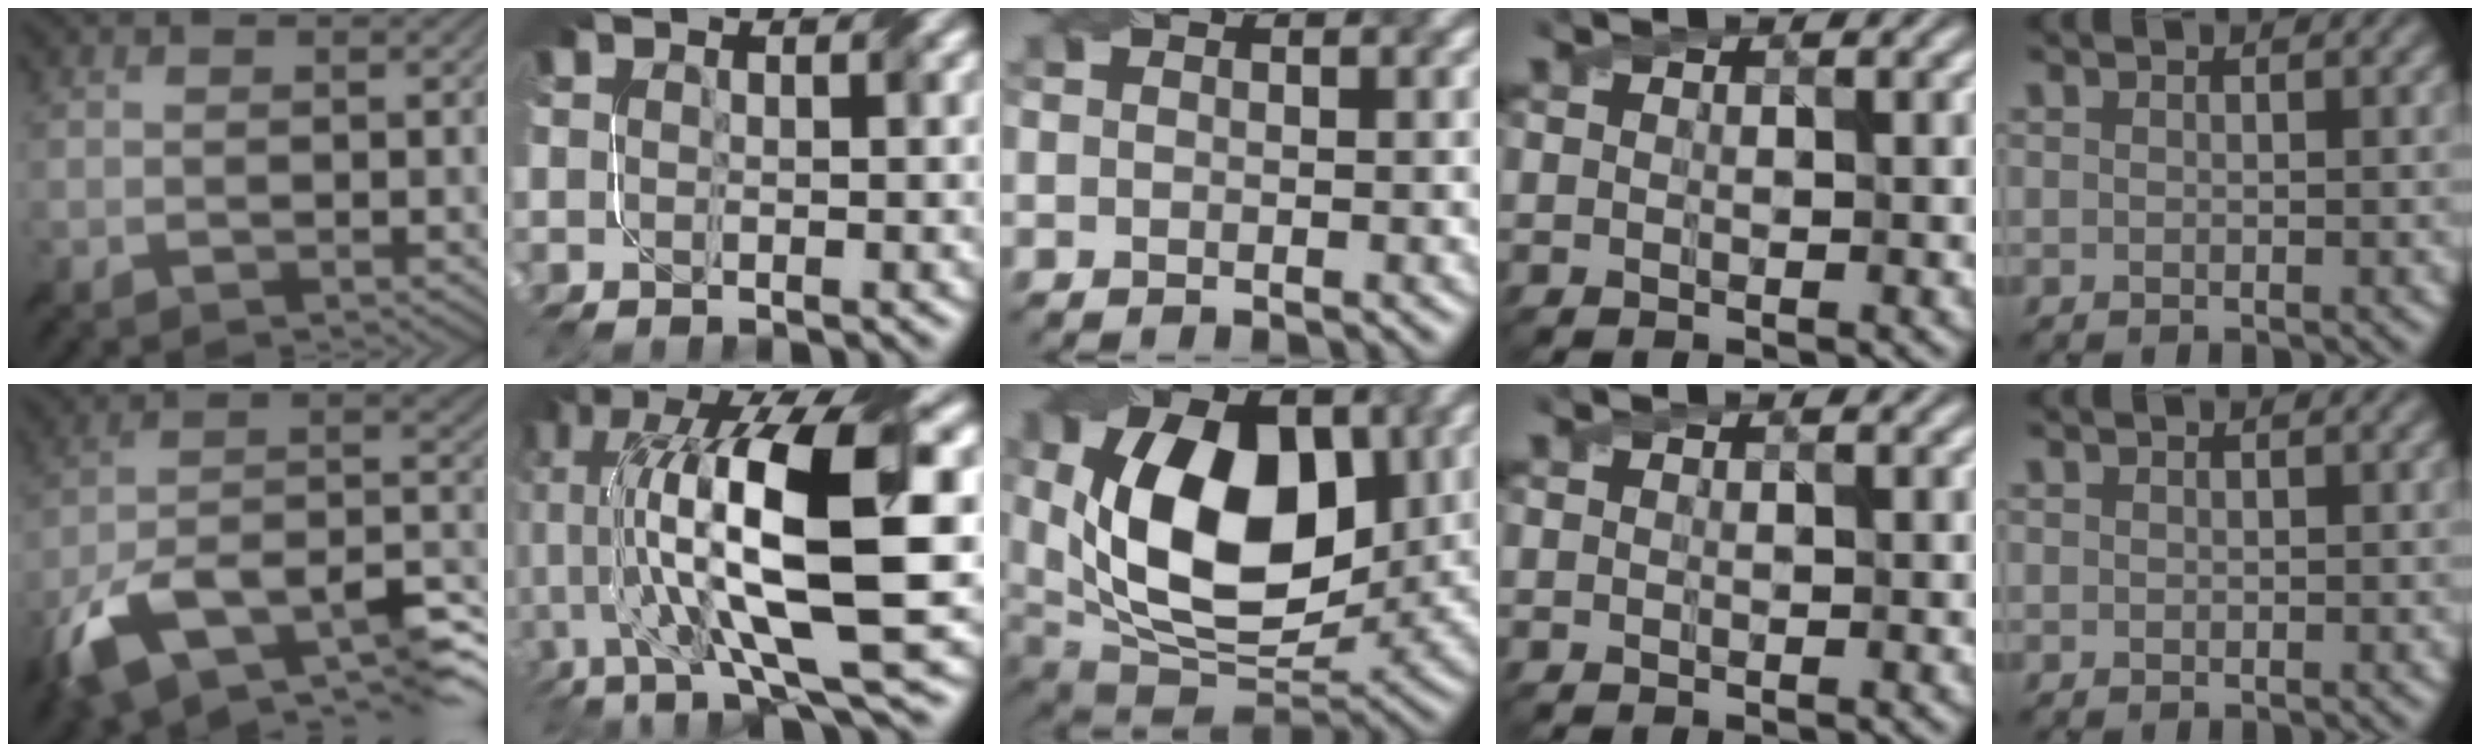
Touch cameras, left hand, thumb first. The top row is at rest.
{"thumb": {"total": 16.7, "force": [-7.7, 8.6, 12.1], "torque": [-0.260, -0.023, -0.123]}, "index": {"total": 16.1, "force": [0.7, 4.4, 15.5], "torque": [-0.274, 0.022, 0.025]}, "middle": {"total": 14.8, "force": [2.3, 9.2, 11.3], "torque": [-0.186, -0.010, 0.042]}, "little": {"total": 0.7, "force": [-0.1, -0.3, -0.6], "torque": [0.005, 0.003, 0.008]}}